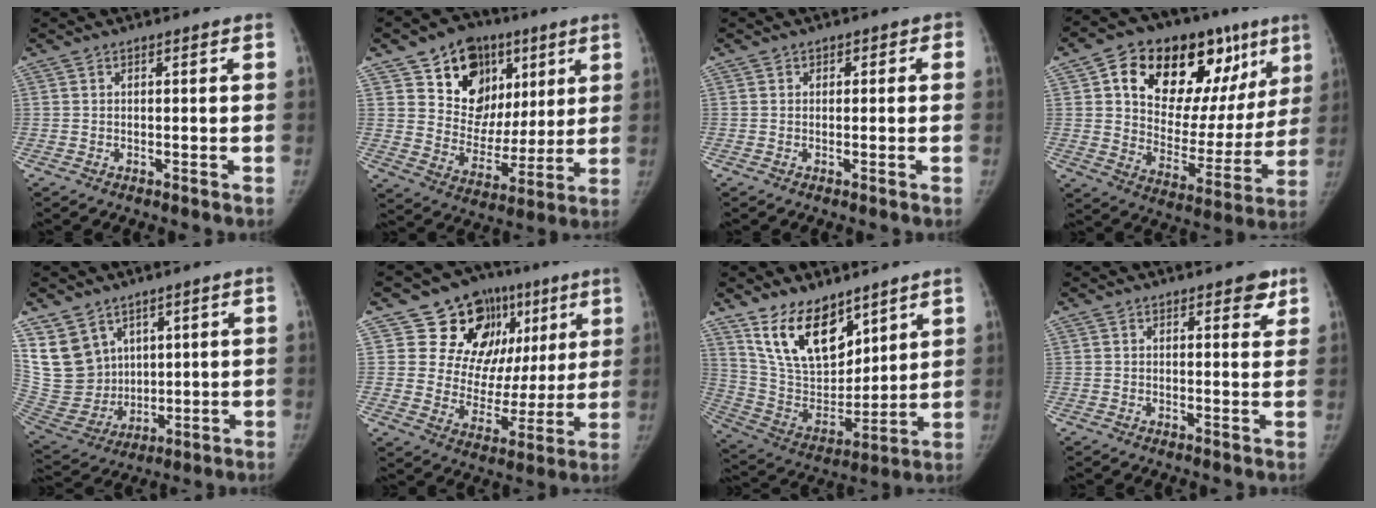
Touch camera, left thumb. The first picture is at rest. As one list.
[{"total": 18.4, "force": [8.8, 14.0, 8.0], "torque": [-0.067, -0.019, 0.148]}, {"total": 1.5, "force": [0.1, 1.4, 0.4], "torque": [0.016, 0.005, -0.007]}, {"total": 28.0, "force": [13.2, 15.9, 18.8], "torque": [-0.224, 0.000, 0.209]}, {"total": 13.5, "force": [6.9, 10.6, 4.7], "torque": [-0.066, -0.029, 0.161]}, {"total": 19.7, "force": [8.7, 14.1, 10.5], "torque": [-0.077, -0.004, 0.138]}, {"total": 16.9, "force": [11.2, 8.9, 9.0], "torque": [-0.114, -0.065, 0.224]}, {"total": 3.3, "force": [2.1, 1.7, 1.9], "torque": [0.000, -0.008, 0.022]}]